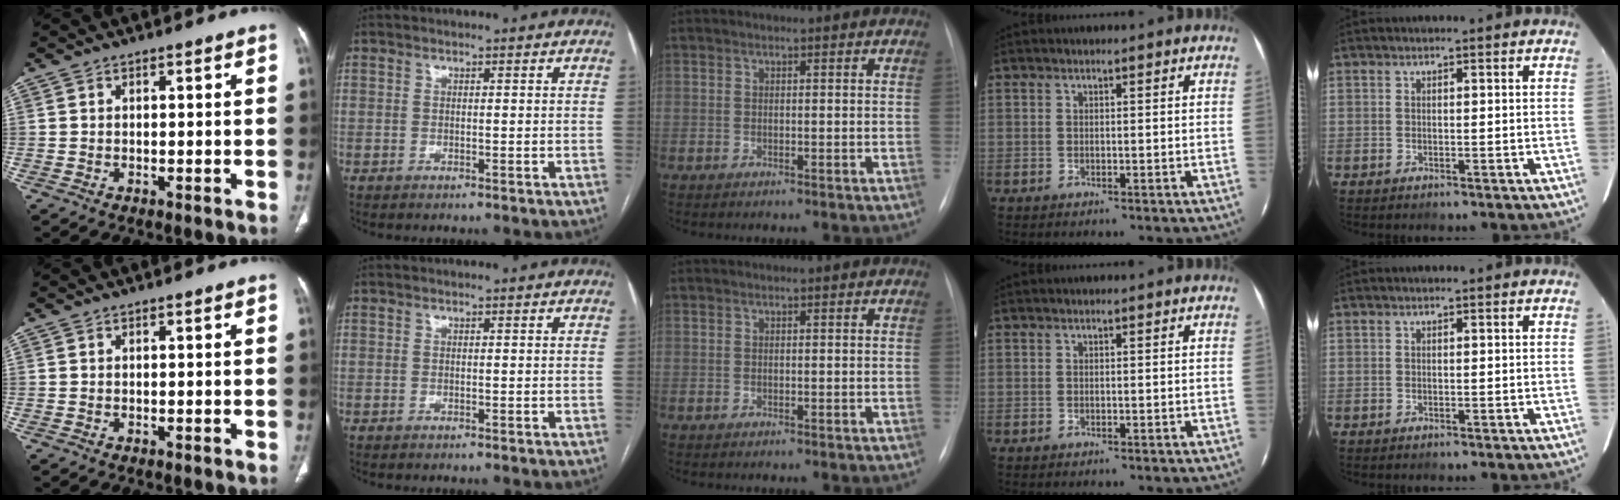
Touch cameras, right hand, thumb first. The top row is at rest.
{}